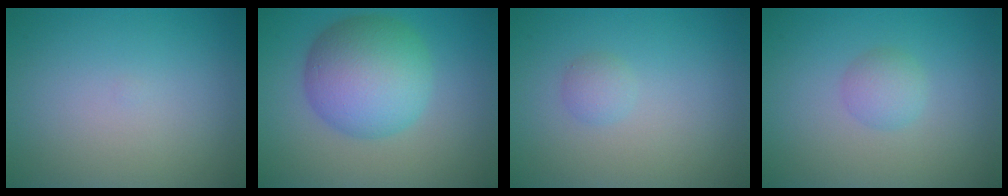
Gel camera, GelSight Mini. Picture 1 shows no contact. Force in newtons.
{"total": 8.0, "press": 8.0, "slide": 0.1}
{"total": 1.1, "press": 1.1, "slide": 0.0}
{"total": 1.7, "press": 1.7, "slide": 0.0}